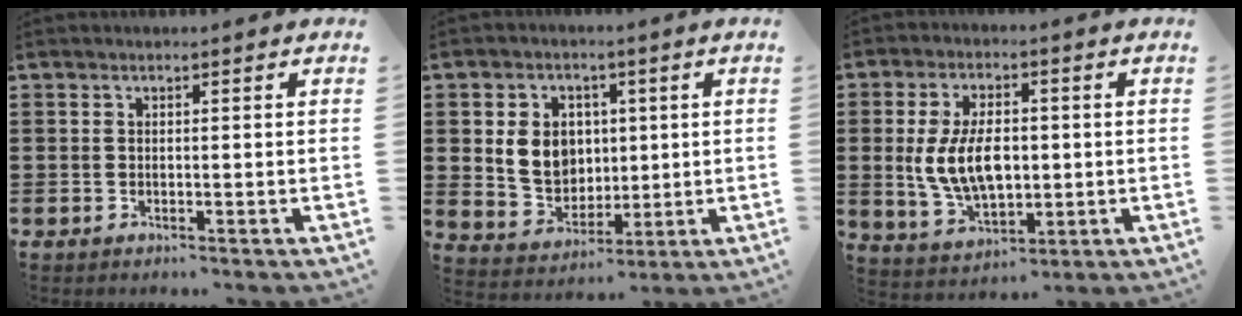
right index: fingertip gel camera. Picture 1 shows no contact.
{"total": 7.4, "force": [1.3, 6.6, 3.2], "torque": [-0.064, 0.012, 0.020]}
{"total": 9.2, "force": [0.2, 5.3, 7.6], "torque": [-0.162, 0.004, -0.001]}